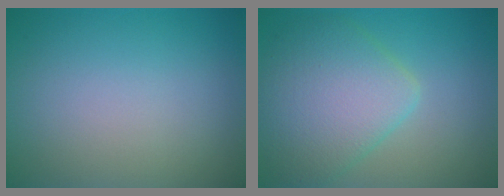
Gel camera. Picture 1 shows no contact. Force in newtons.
{"total": 6.2, "press": 6.2, "slide": 0.2}